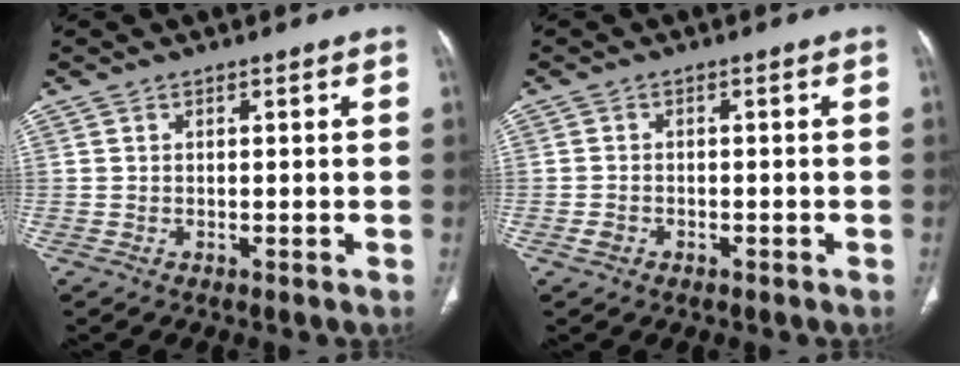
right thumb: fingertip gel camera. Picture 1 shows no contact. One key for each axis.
{"total": 1.8, "fx": -0.8, "fy": 1.3, "fz": 0.8, "tx": -0.017, "ty": 0.008, "tz": -0.013}